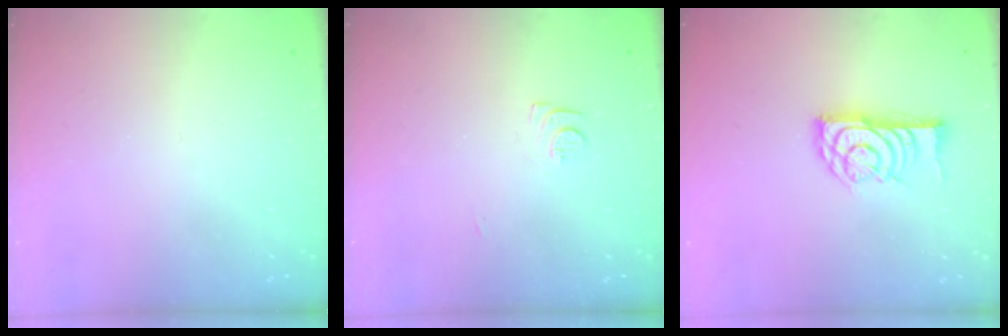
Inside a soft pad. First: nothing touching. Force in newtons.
{"total": 6.2, "press": 6.2, "slide": 0.6}
{"total": 13.0, "press": 13.0, "slide": 0.8}